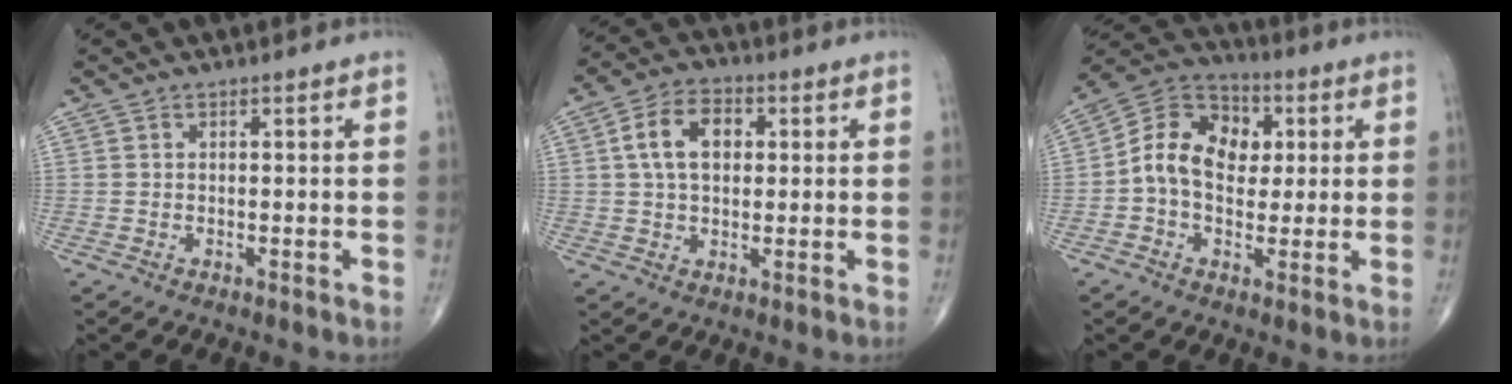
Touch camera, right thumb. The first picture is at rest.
{"total": 9.1, "force": [1.8, 6.0, 6.6], "torque": [-0.107, 0.014, 0.028]}
{"total": 12.7, "force": [1.0, 9.4, 8.4], "torque": [-0.120, 0.026, 0.007]}